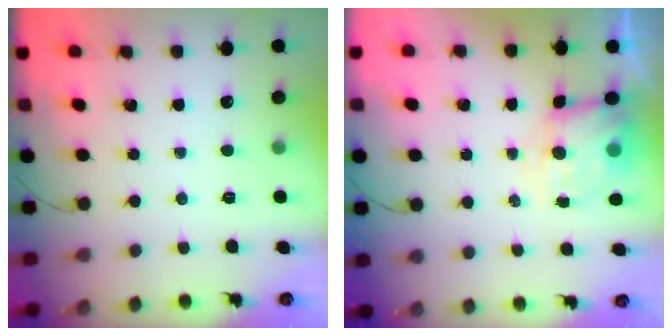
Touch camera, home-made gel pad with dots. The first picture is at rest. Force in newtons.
{"total": 6.9, "press": 6.8, "slide": 1.1}